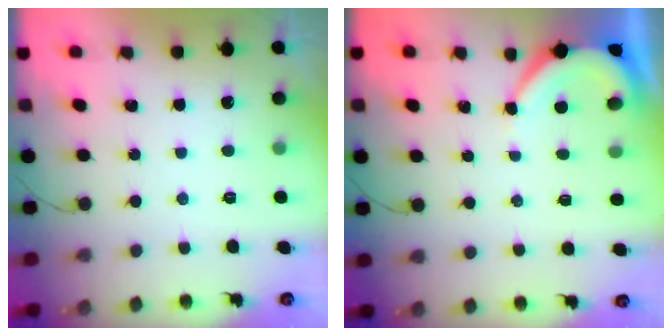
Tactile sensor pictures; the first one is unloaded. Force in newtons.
{"total": 5.5, "press": 5.5, "slide": 0.5}